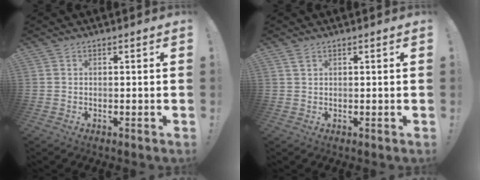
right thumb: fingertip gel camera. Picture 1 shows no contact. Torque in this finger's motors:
{"motor_torque": [-0.13, 0.03, -0.11, 0.22, 0.05]}